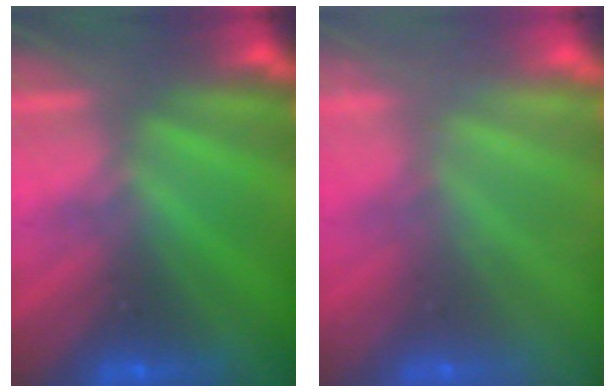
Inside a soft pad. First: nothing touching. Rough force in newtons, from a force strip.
{"total": 2.3}